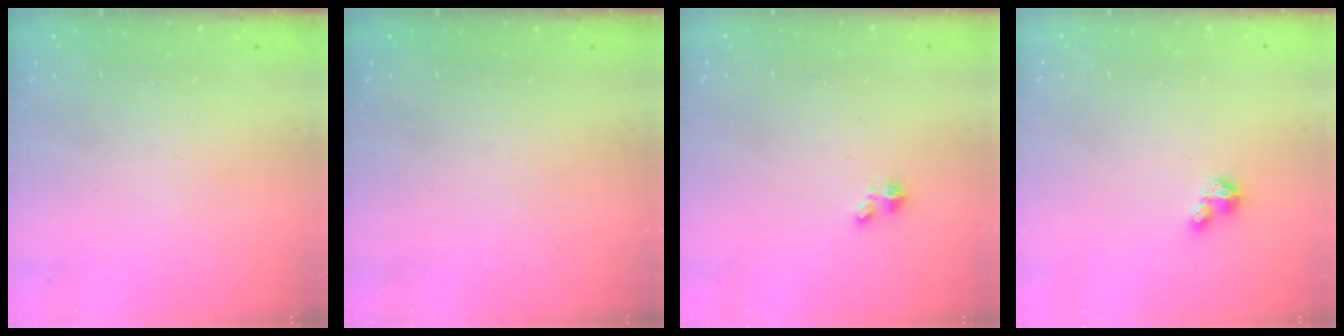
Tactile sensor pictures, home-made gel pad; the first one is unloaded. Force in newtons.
{"total": 0.0}
{"total": 1.6, "press": 1.6, "slide": 0.2}
{"total": 2.7, "press": 2.7, "slide": 0.3}